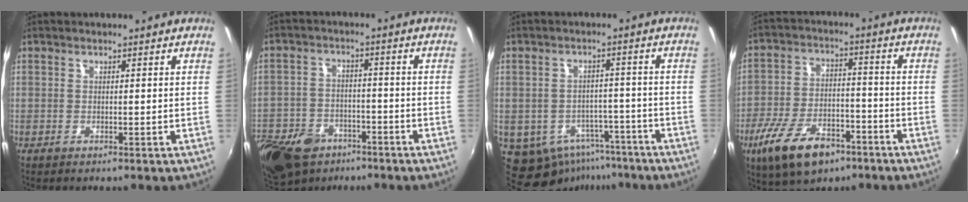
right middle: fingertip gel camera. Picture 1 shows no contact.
{"total": 16.7, "force": [-10.3, 10.6, 7.8], "torque": [-0.211, -0.018, -0.167]}
{"total": 11.8, "force": [-7.1, 8.4, 4.3], "torque": [-0.100, 0.005, -0.075]}
{"total": 15.2, "force": [-9.0, 7.5, 9.7], "torque": [-0.209, -0.017, -0.153]}